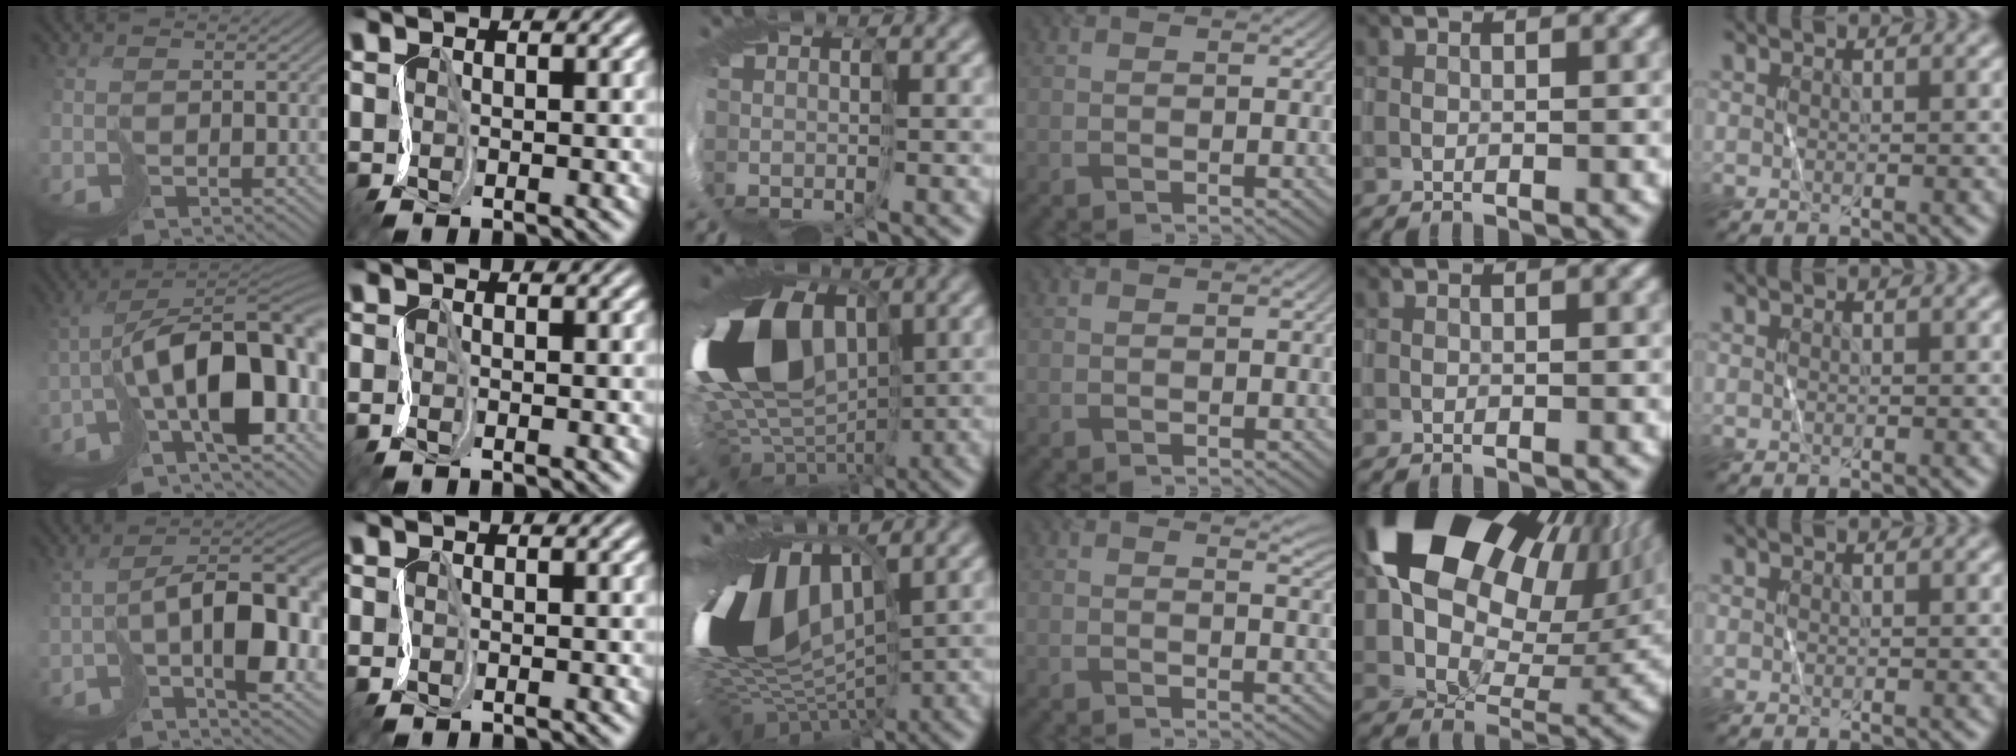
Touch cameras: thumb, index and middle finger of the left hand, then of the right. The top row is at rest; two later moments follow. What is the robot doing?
{"motion": "cut", "object": "wrapping paper"}